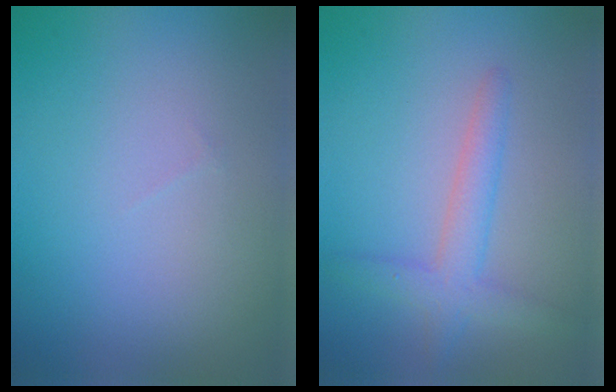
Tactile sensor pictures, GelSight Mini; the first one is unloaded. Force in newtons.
{"total": 3.0, "press": 3.0, "slide": 0.1}